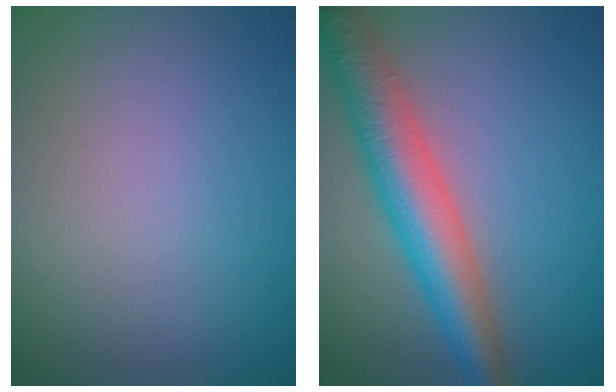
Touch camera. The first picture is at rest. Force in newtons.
{"total": 6.9, "press": 6.9, "slide": 0.2}